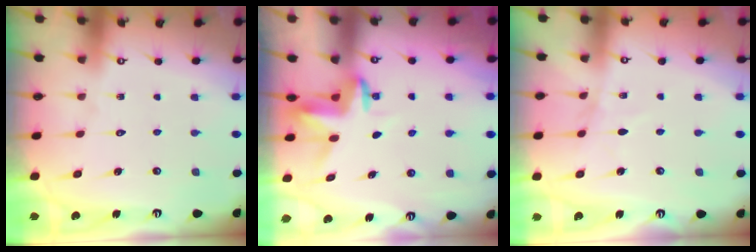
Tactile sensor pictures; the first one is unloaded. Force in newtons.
{"total": 3.5, "press": 3.5, "slide": 0.2}
{"total": 2.6, "press": 2.6, "slide": 0.3}